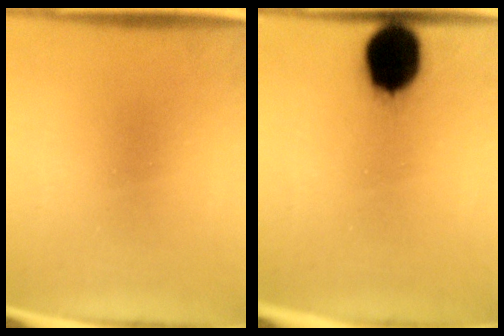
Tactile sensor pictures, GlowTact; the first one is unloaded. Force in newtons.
{"total": 13.9}